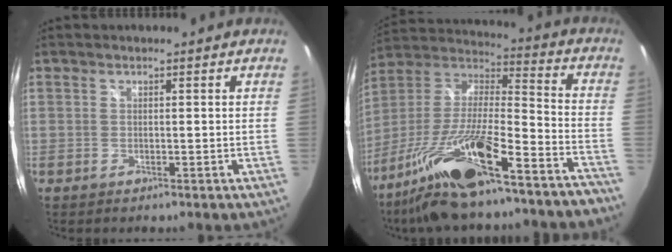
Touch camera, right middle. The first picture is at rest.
{"total": 25.3, "force": [-18.7, 4.4, 16.5], "torque": [-0.288, -0.030, -0.305]}